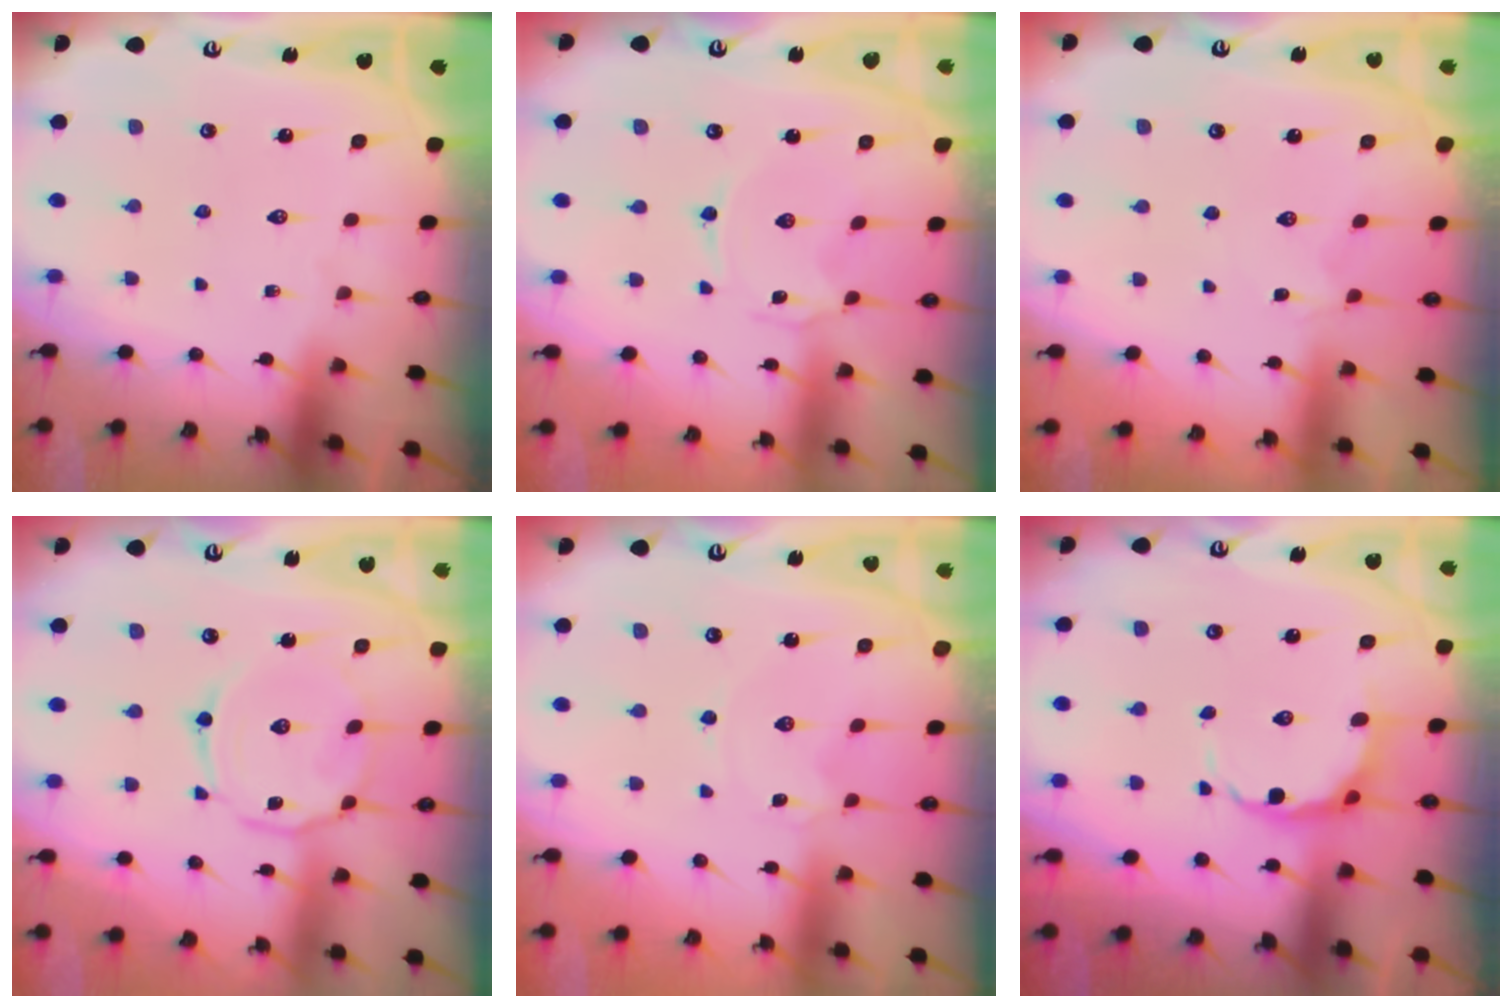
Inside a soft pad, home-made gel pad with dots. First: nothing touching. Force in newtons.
{"total": 0.0}
{"total": 1.5, "press": 1.4, "slide": 0.6}
{"total": 9.5, "press": 9.5, "slide": 0.7}
{"total": 1.5, "press": 1.4, "slide": 0.2}
{"total": 7.0, "press": 6.6, "slide": 2.2}